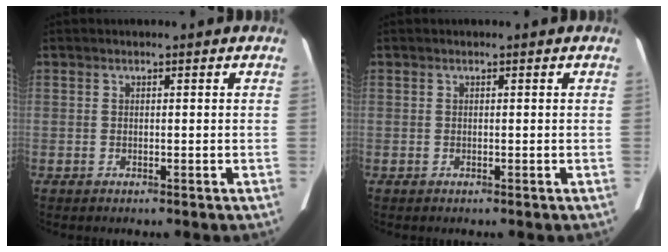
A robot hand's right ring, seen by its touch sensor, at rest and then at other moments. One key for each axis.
{"total": 0.0}